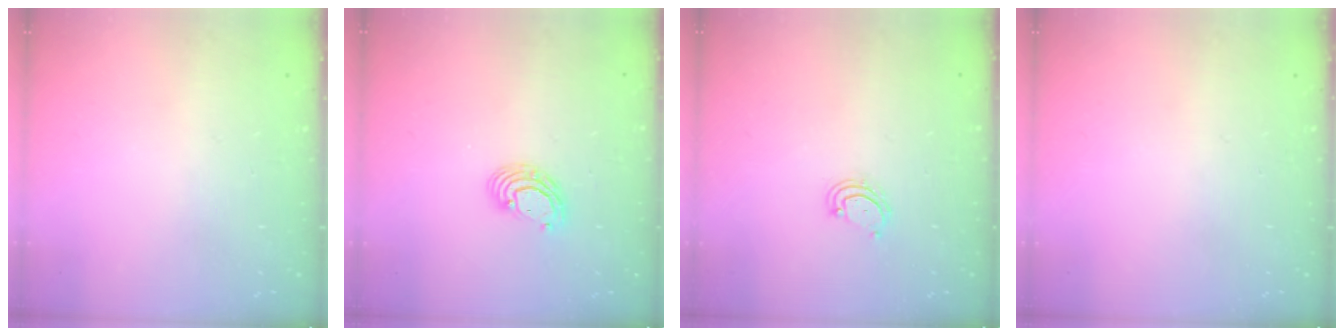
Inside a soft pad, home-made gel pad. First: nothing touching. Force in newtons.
{"total": 6.7, "press": 6.7, "slide": 0.6}
{"total": 4.4, "press": 4.3, "slide": 0.3}
{"total": 0.0}